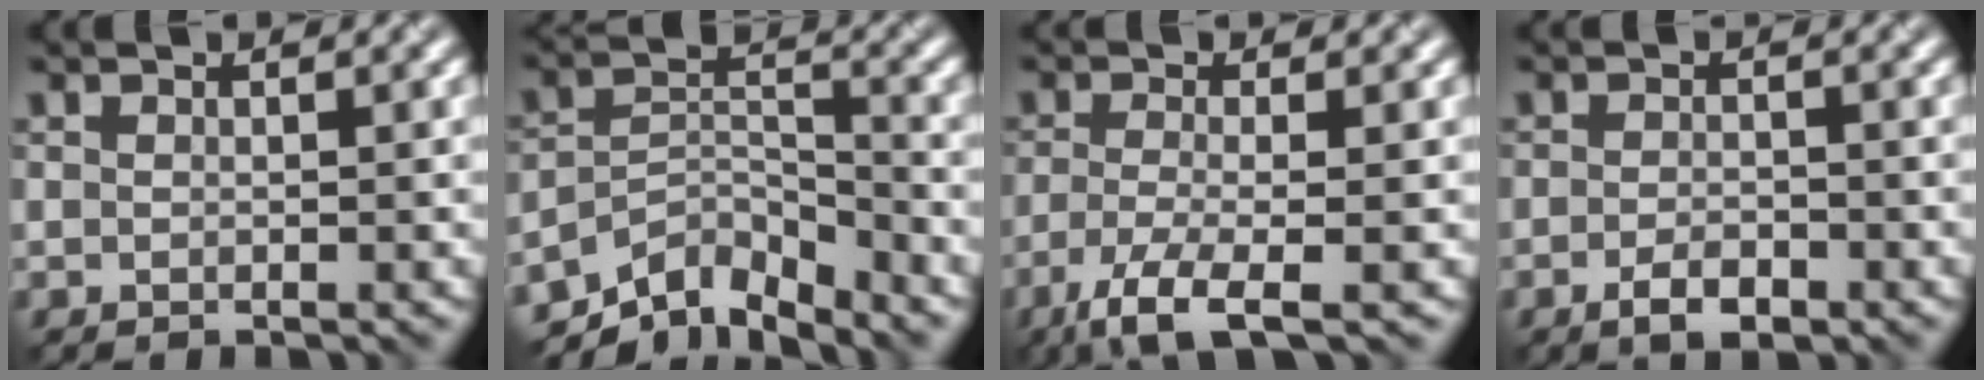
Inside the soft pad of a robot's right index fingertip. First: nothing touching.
{"total": 6.4, "force": [-5.2, 2.4, 2.9], "torque": [-0.043, -0.006, -0.099]}
{"total": 4.5, "force": [-2.4, 1.0, 3.7], "torque": [-0.073, -0.009, -0.058]}
{"total": 2.4, "force": [-1.2, 1.1, 1.8], "torque": [-0.033, -0.001, -0.024]}